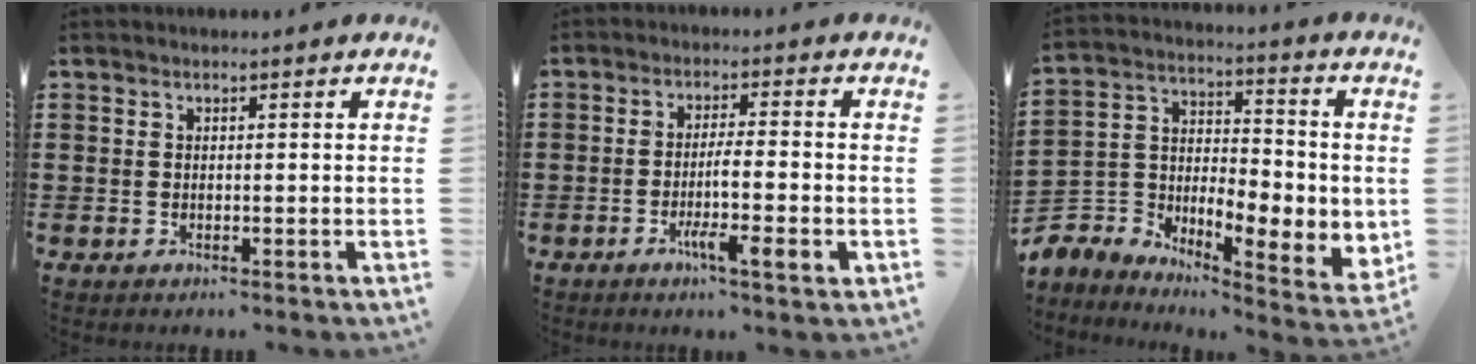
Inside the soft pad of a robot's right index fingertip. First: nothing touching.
{"total": 5.9, "force": [-2.1, 0.3, 5.5], "torque": [-0.096, -0.009, -0.038]}
{"total": 5.5, "force": [-1.8, 3.9, 3.6], "torque": [-0.089, -0.027, -0.033]}